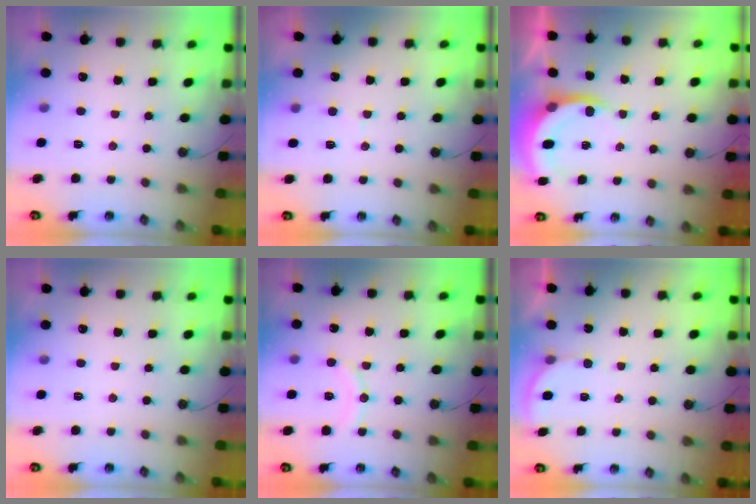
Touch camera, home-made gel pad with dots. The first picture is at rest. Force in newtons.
{"total": 4.6, "press": 4.6, "slide": 0.4}
{"total": 4.5, "press": 4.5, "slide": 0.3}
{"total": 0.0}
{"total": 8.9, "press": 8.9, "slide": 1.0}
{"total": 2.5, "press": 2.5, "slide": 0.3}